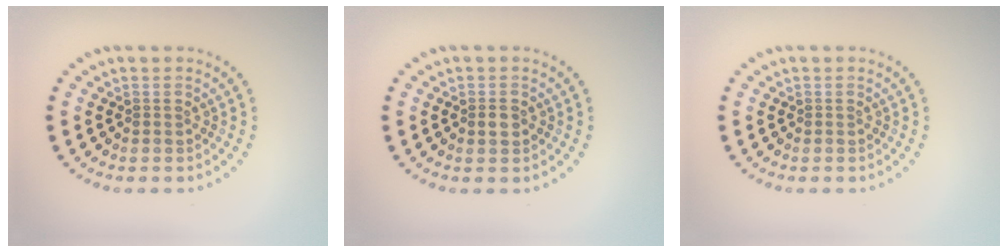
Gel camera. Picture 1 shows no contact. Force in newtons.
{"total": 1.4, "press": 1.4, "slide": 0.2}
{"total": 0.0}